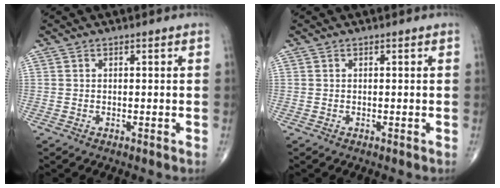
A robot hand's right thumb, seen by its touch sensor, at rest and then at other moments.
{"total": 0.0}